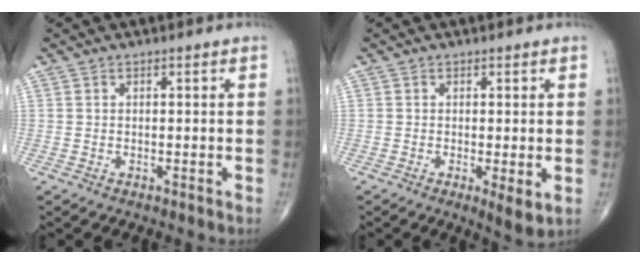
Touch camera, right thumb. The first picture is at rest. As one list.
[{"total": 3.9, "force": [-0.7, 0.9, 3.7], "torque": [-0.059, -0.014, -0.014]}]